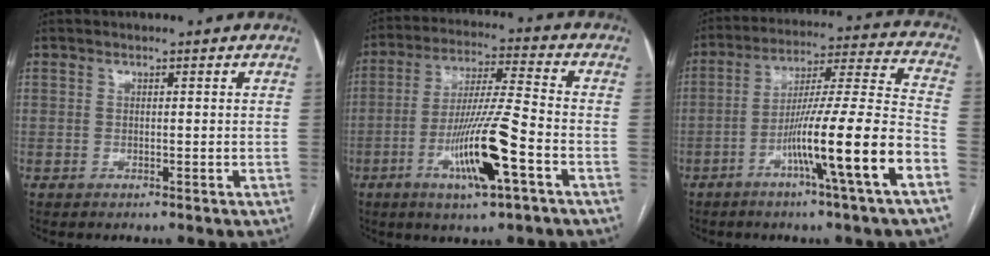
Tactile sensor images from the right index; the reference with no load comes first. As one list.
[{"total": 13.2, "force": [-5.1, 0.4, 12.2], "torque": [-0.233, -0.009, -0.092]}, {"total": 16.5, "force": [-7.1, -1.4, 14.8], "torque": [-0.247, -0.004, -0.120]}]